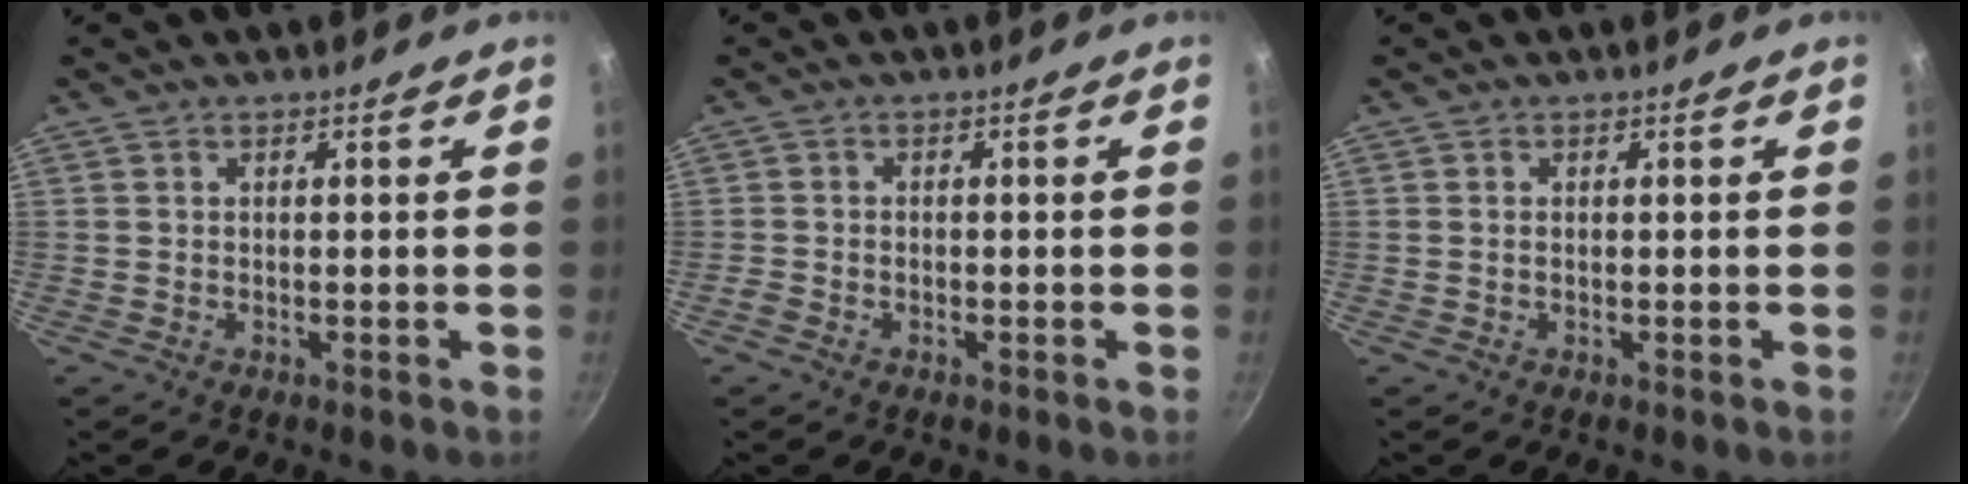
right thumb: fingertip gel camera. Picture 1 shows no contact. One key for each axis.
{"total": 1.4, "fx": -1.0, "fy": 0.8, "fz": 0.4, "tx": -0.014, "ty": 0.007, "tz": -0.021}
{"total": 0.6, "fx": 0.0, "fy": 0.4, "fz": 0.3, "tx": -0.006, "ty": 0.003, "tz": -0.001}